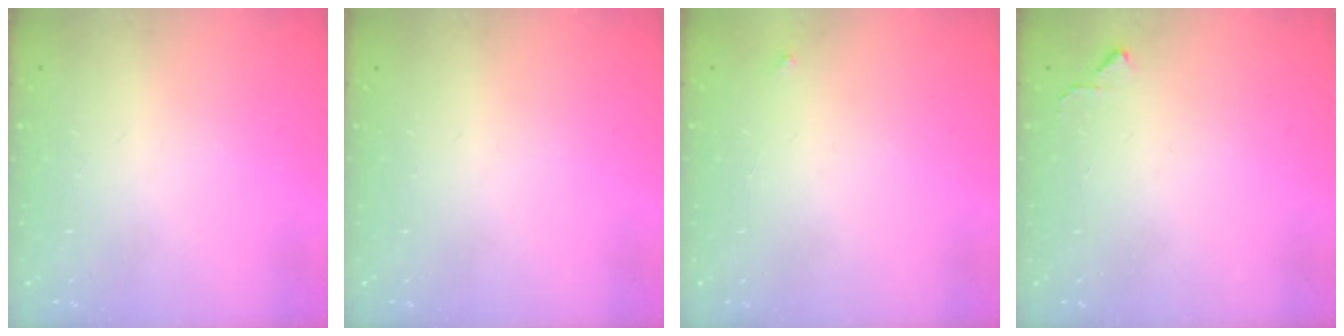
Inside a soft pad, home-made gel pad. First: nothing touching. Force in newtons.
{"total": 0.0}
{"total": 2.5, "press": 2.4, "slide": 0.4}
{"total": 5.1, "press": 5.0, "slide": 0.7}